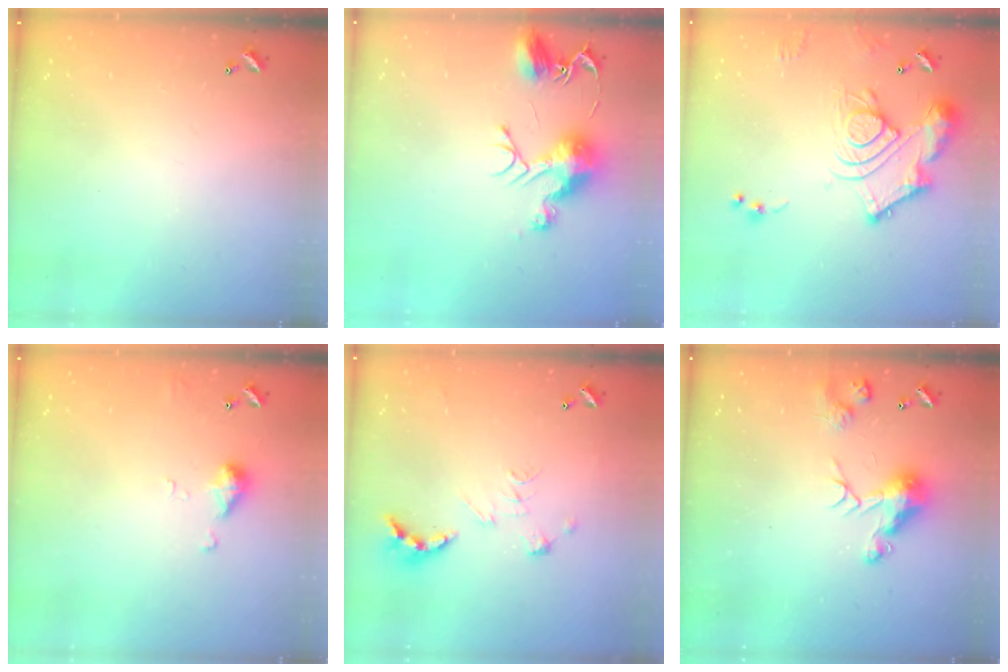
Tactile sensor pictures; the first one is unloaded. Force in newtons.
{"total": 10.2, "press": 10.2, "slide": 0.5}
{"total": 15.8, "press": 15.7, "slide": 1.8}
{"total": 6.4, "press": 6.3, "slide": 0.9}
{"total": 2.4, "press": 1.9, "slide": 1.5}
{"total": 7.9, "press": 7.8, "slide": 0.9}